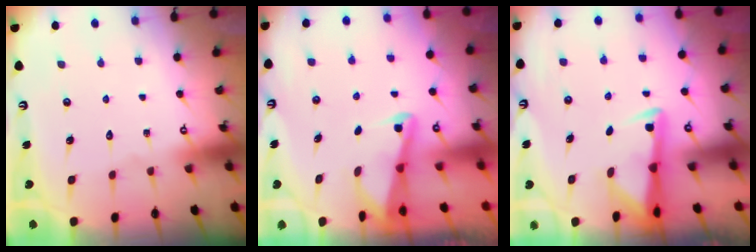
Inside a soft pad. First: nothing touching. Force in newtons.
{"total": 2.2, "press": 2.2, "slide": 0.3}
{"total": 2.9, "press": 2.9, "slide": 0.6}